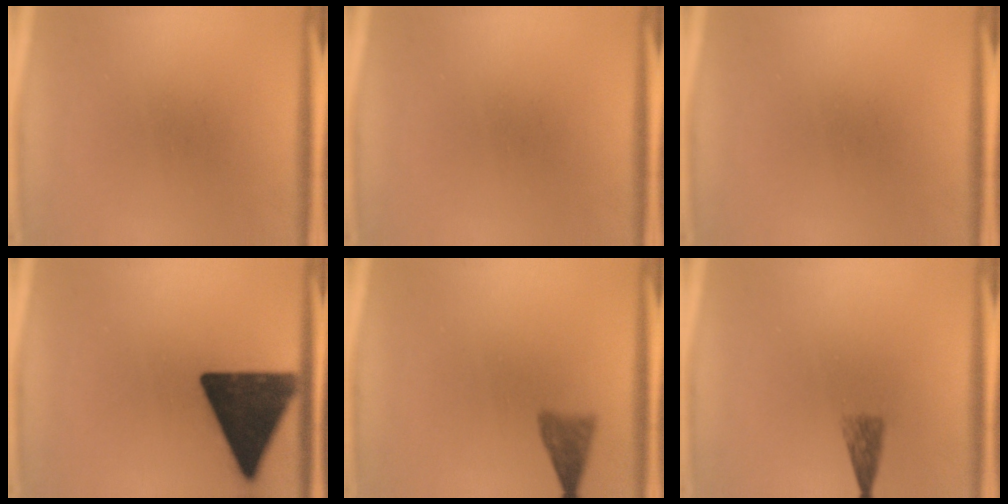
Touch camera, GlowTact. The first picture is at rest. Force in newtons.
{"total": 0.0}
{"total": 0.0}
{"total": 18.0}
{"total": 2.9}
{"total": 2.4}